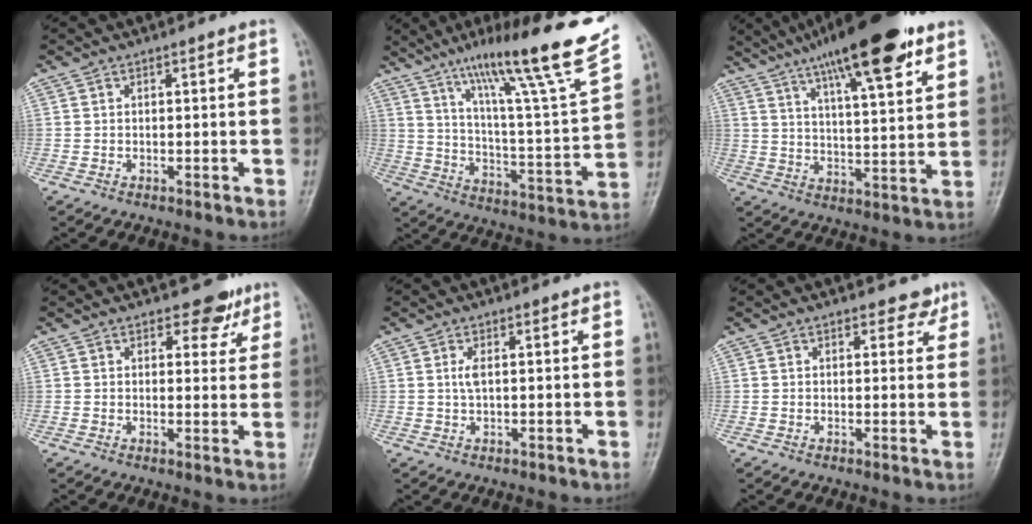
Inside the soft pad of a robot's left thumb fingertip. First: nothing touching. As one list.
[{"total": 23.9, "force": [15.9, 1.6, 17.8], "torque": [-0.250, -0.055, 0.254]}, {"total": 20.3, "force": [12.4, 4.9, 15.3], "torque": [-0.225, -0.034, 0.198]}, {"total": 4.9, "force": [3.6, 2.9, 1.7], "torque": [0.011, -0.020, 0.043]}, {"total": 2.0, "force": [0.5, 0.7, 1.8], "torque": [-0.042, 0.002, 0.013]}, {"total": 2.4, "force": [1.9, 1.5, 0.4], "torque": [0.018, -0.010, 0.018]}]